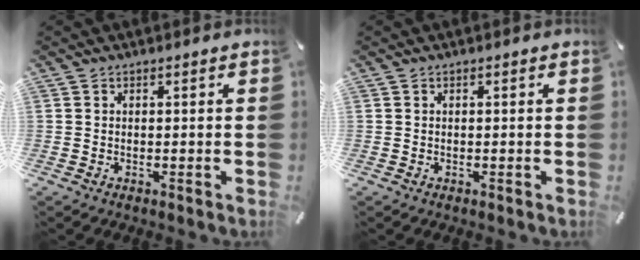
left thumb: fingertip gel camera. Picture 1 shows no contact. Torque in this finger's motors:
{"motor_torque": [0.01, 0.01, -0.06, 0.01, 0.00]}